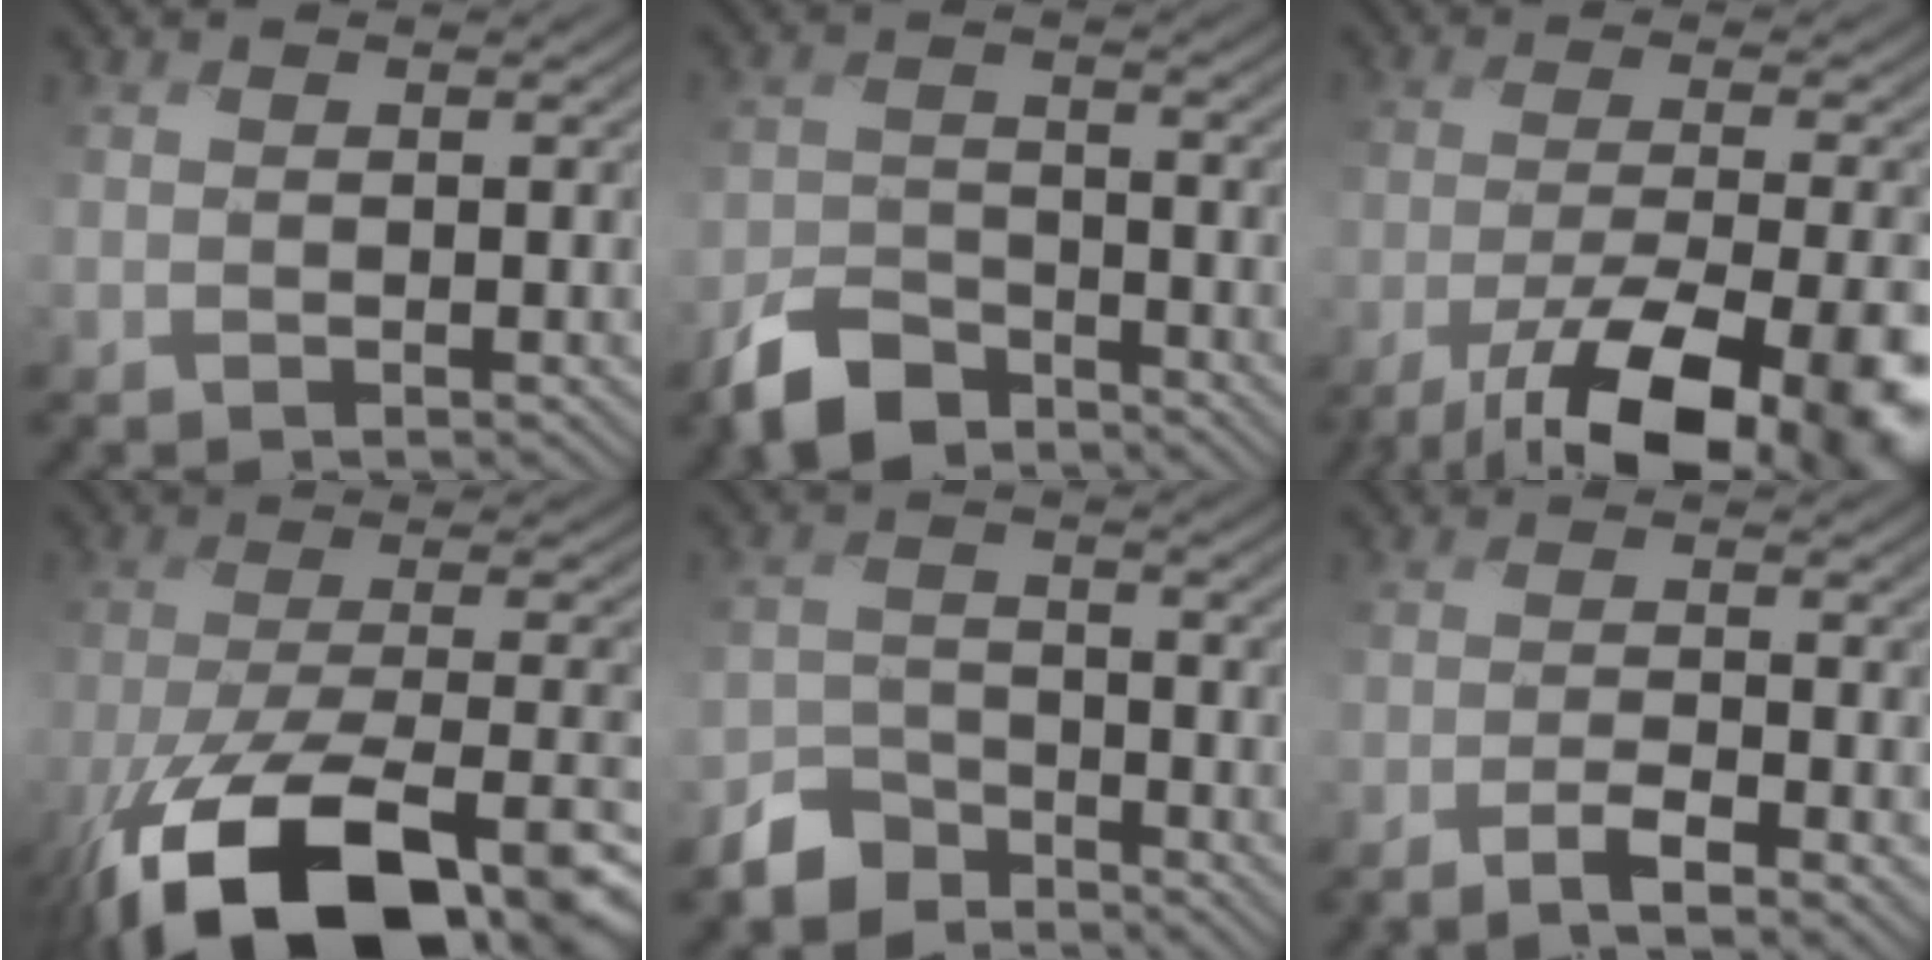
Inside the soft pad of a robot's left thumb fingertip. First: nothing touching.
{"total": 6.6, "force": [-5.3, 2.9, 2.8], "torque": [-0.057, -0.005, -0.114]}
{"total": 16.2, "force": [-10.6, 4.2, 11.5], "torque": [-0.182, -0.038, -0.159]}
{"total": 19.0, "force": [-11.0, 7.1, 13.7], "torque": [-0.267, -0.052, -0.168]}
{"total": 5.6, "force": [-4.8, 2.7, 1.4], "torque": [-0.028, -0.002, -0.103]}
{"total": 3.8, "force": [-2.8, 0.2, 2.7], "torque": [-0.051, 0.007, -0.054]}